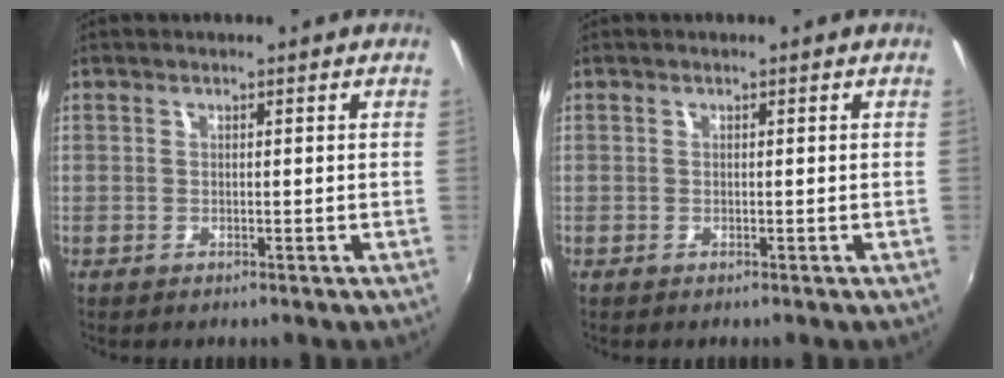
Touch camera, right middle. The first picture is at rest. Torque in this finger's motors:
{"motor_torque": [0.09, 0.12, 0.01, 0.00]}